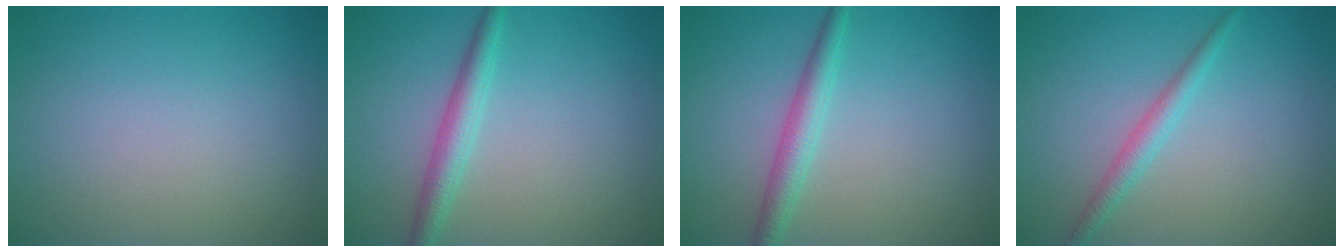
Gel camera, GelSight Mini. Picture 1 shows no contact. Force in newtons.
{"total": 2.7, "press": 2.7, "slide": 0.1}
{"total": 2.6, "press": 2.6, "slide": 0.1}
{"total": 1.9, "press": 1.9, "slide": 0.1}